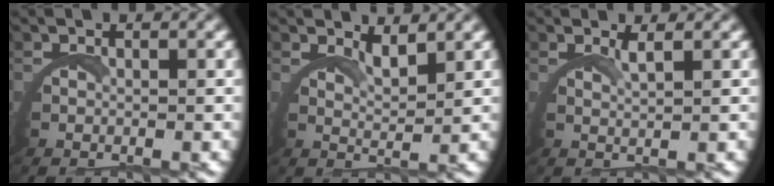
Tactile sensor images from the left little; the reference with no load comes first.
{"total": 2.7, "force": [2.5, -0.6, 0.8], "torque": [-0.021, -0.009, 0.043]}
{"total": 1.9, "force": [1.4, -0.8, 0.8], "torque": [-0.017, -0.002, 0.026]}